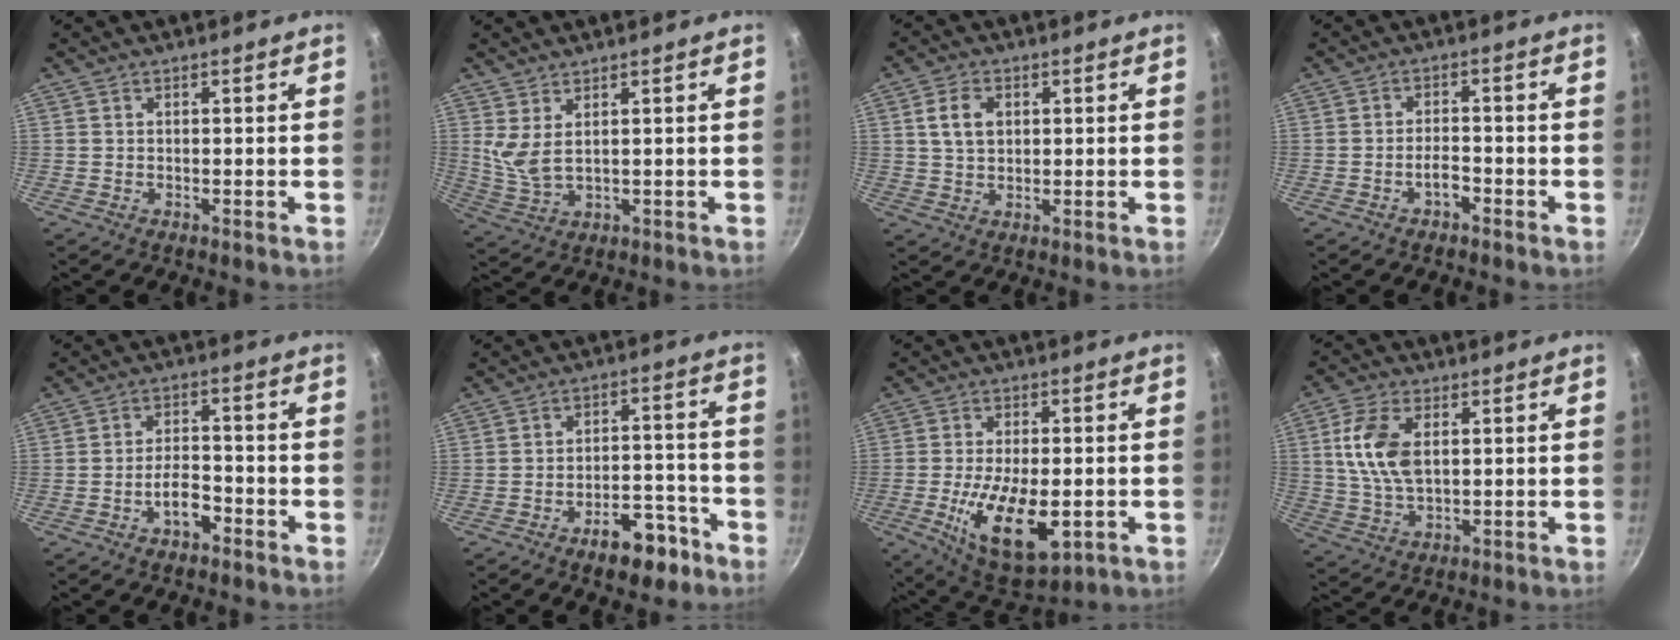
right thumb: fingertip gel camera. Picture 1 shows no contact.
{"total": 4.7, "force": [2.0, 1.8, 3.8], "torque": [-0.076, -0.026, 0.047]}
{"total": 5.5, "force": [1.4, 3.9, 3.7], "torque": [-0.055, 0.000, 0.027]}
{"total": 3.1, "force": [-1.9, 1.4, 2.0], "torque": [-0.026, 0.020, -0.033]}
{"total": 5.5, "force": [-3.0, 2.7, 3.7], "torque": [-0.050, 0.030, -0.052]}
{"total": 9.9, "force": [-6.1, 5.0, 6.1], "torque": [-0.055, 0.056, -0.079]}
{"total": 15.9, "force": [-3.8, 7.7, 13.4], "torque": [-0.215, -0.002, -0.052]}
{"total": 10.4, "force": [2.3, 5.9, 8.2], "torque": [-0.155, -0.004, 0.044]}